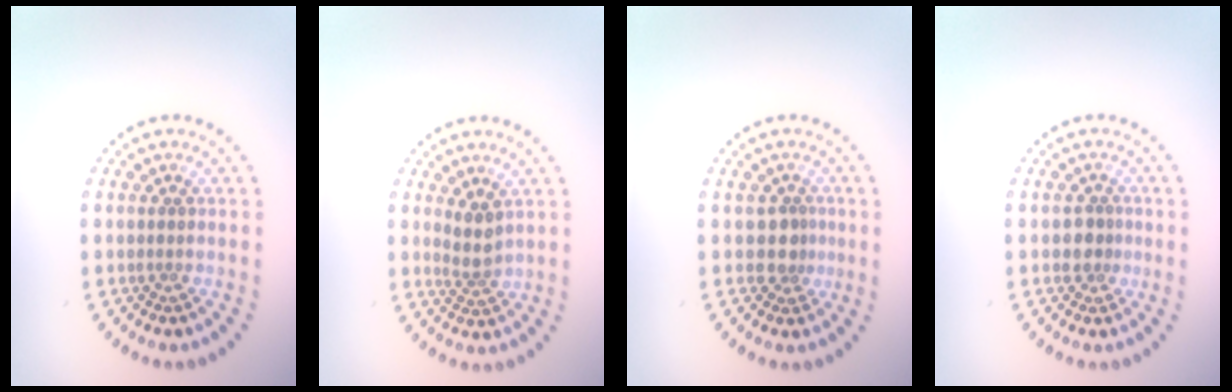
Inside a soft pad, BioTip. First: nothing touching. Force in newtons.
{"total": 1.8, "press": 1.5, "slide": 1.1}
{"total": 2.0, "press": 1.5, "slide": 1.3}
{"total": 1.9, "press": 1.6, "slide": 0.9}